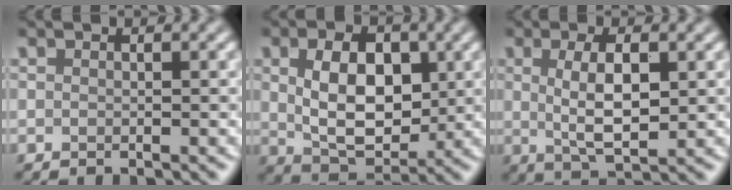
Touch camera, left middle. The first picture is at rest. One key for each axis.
{"total": 6.9, "fx": 0.9, "fy": 4.4, "fz": 5.3, "tx": -0.095, "ty": -0.004, "tz": 0.019}
{"total": 4.6, "fx": 0.7, "fy": 1.6, "fz": 4.3, "tx": -0.083, "ty": -0.001, "tz": 0.016}